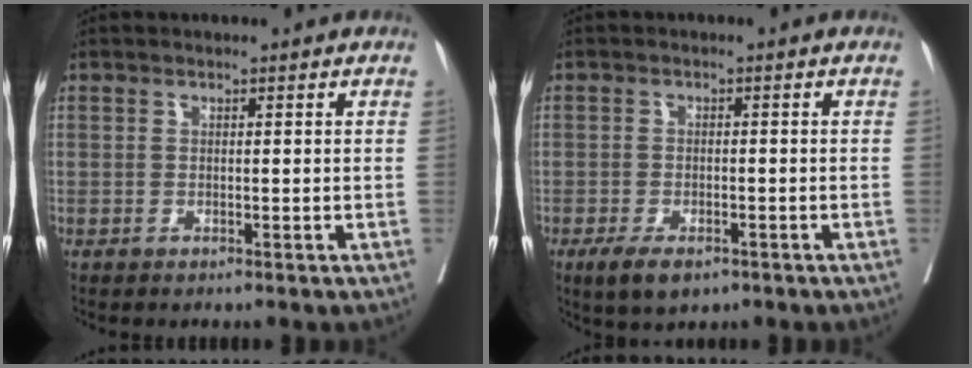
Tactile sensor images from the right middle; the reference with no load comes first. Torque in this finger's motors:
{"motor_torque": [0.64, -0.53, 0.06, 0.02]}